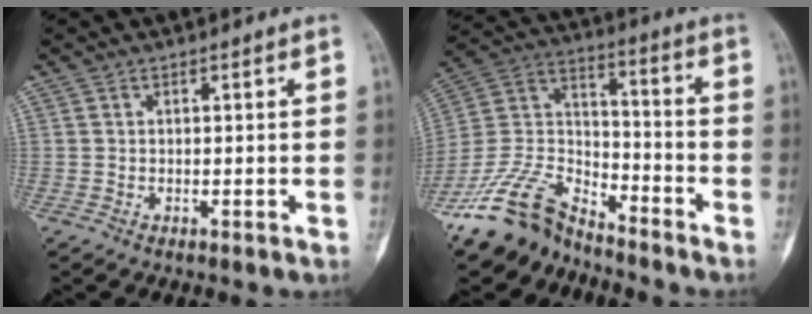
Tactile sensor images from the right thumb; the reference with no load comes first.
{"total": 14.6, "force": [-12.6, 6.1, 4.3], "torque": [-0.075, 0.088, -0.247]}